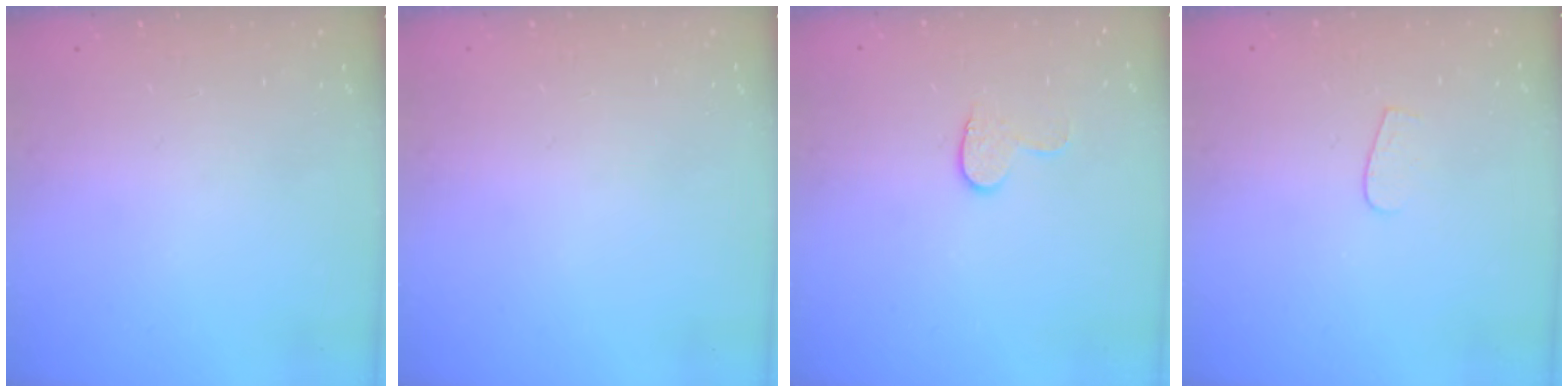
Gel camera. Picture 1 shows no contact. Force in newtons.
{"total": 0.6, "press": 0.6, "slide": 0.2}
{"total": 6.2, "press": 6.2, "slide": 0.6}
{"total": 3.3, "press": 3.3, "slide": 0.2}